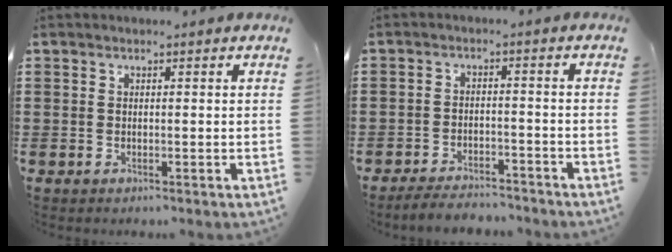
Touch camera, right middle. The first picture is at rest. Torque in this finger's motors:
{"motor_torque": [2.13, 0.00, 0.03, -0.01]}